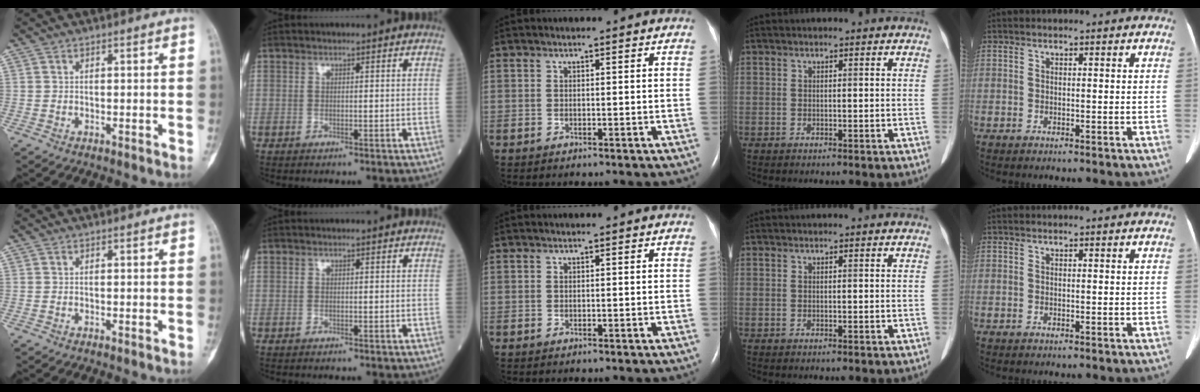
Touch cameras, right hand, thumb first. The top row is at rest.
{}